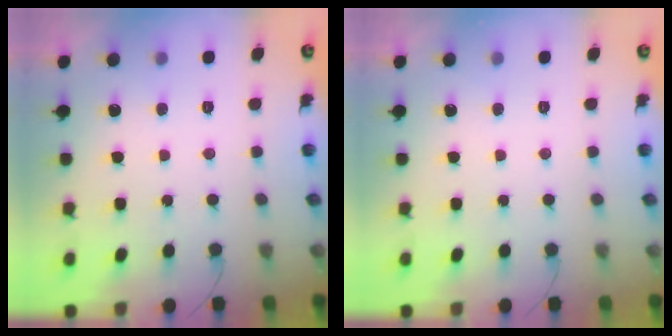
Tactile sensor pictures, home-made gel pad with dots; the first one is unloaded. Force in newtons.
{"total": 0.0}